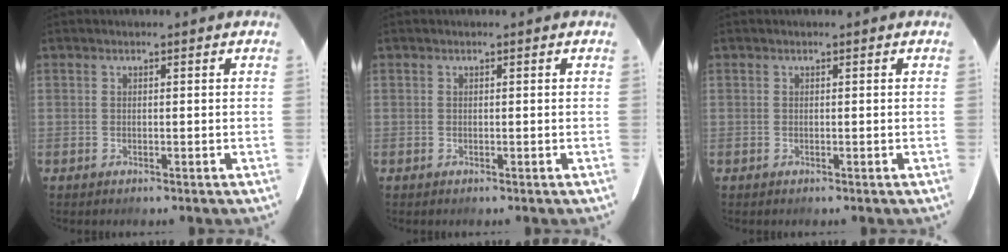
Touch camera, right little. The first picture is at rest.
{"total": 0.0}
{"total": 0.0}